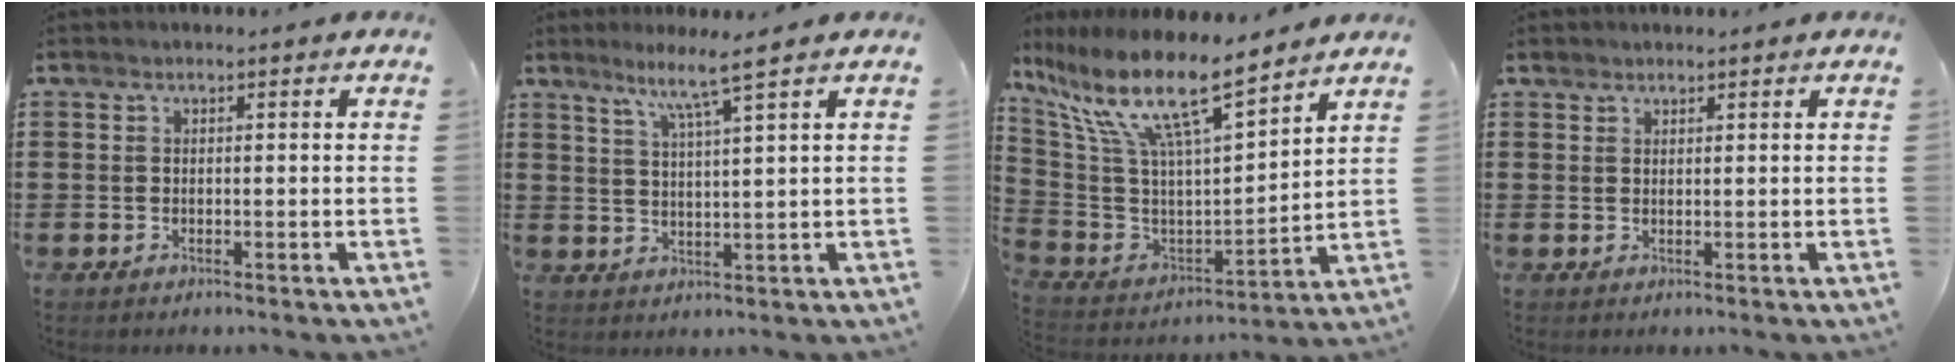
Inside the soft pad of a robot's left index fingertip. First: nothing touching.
{"total": 5.0, "force": [3.7, -0.9, 3.2], "torque": [-0.075, -0.015, 0.061]}
{"total": 14.4, "force": [9.4, 2.8, 10.6], "torque": [-0.239, -0.059, 0.156]}
{"total": 1.3, "force": [1.2, 0.4, 0.0], "torque": [-0.002, 0.001, 0.024]}